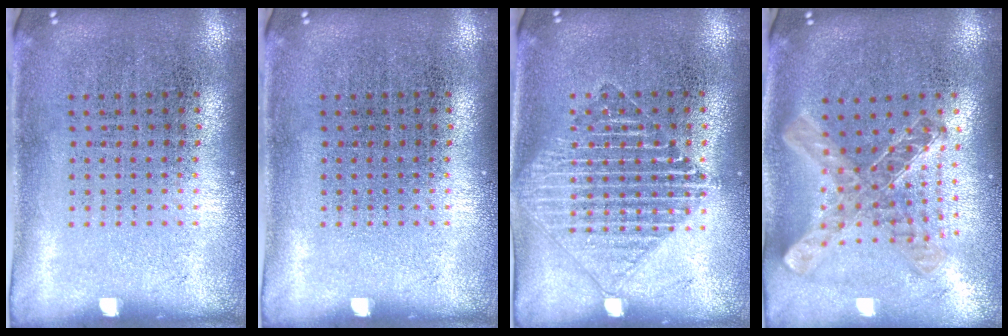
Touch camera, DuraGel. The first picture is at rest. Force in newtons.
{"total": 0.0}
{"total": 1.5, "press": 1.5, "slide": 0.3}
{"total": 1.1, "press": 1.0, "slide": 0.3}